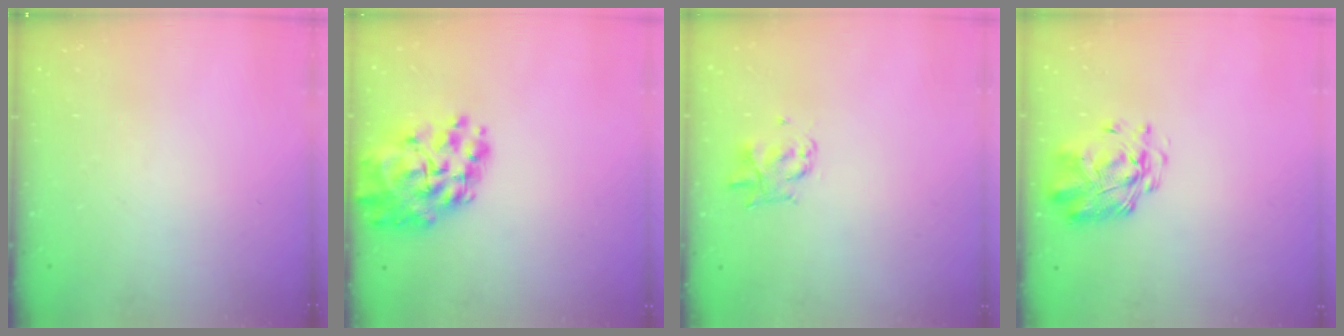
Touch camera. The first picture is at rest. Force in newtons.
{"total": 15.3, "press": 14.6, "slide": 4.5}
{"total": 3.0, "press": 2.9, "slide": 0.4}
{"total": 2.6, "press": 2.5, "slide": 0.7}